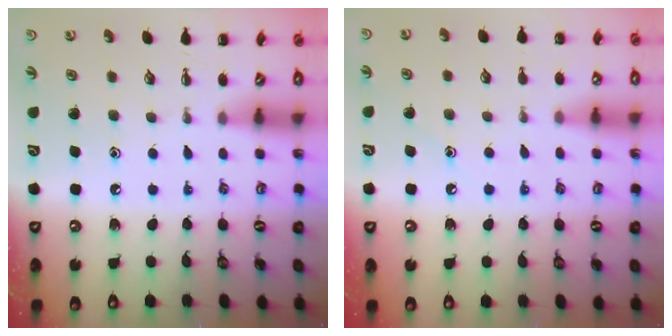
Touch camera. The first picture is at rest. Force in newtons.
{"total": 8.2, "press": 8.0, "slide": 1.9}